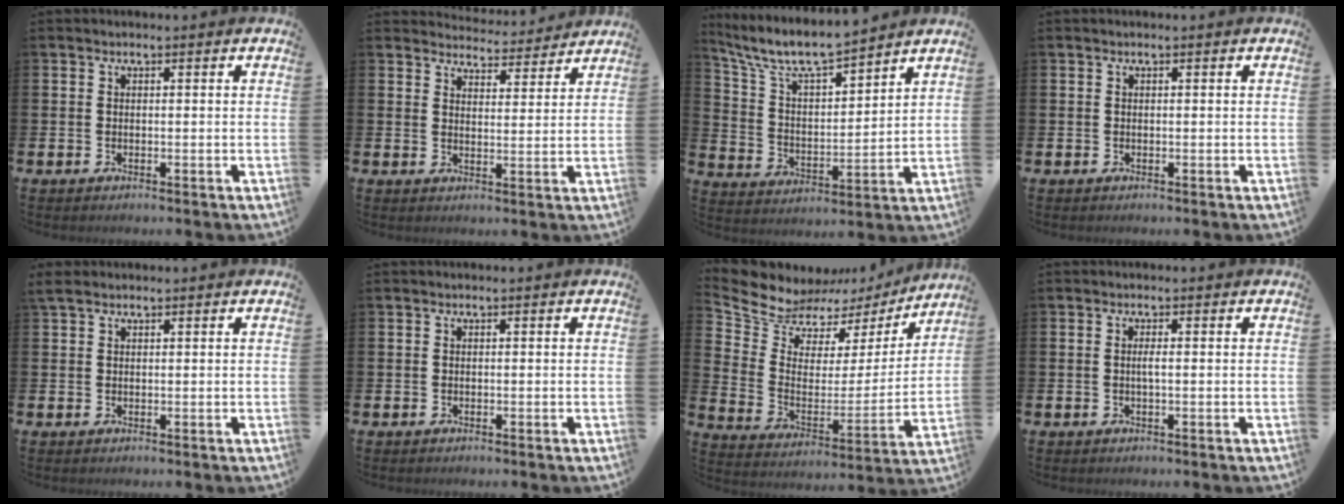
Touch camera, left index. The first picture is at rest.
{"total": 4.3, "force": [4.3, 0.6, -0.2], "torque": [0.006, -0.040, 0.071]}
{"total": 8.2, "force": [7.6, 1.3, 2.8], "torque": [-0.094, -0.049, 0.134]}
{"total": 0.0}
{"total": 1.7, "force": [1.4, 0.8, 0.6], "torque": [-0.008, 0.004, 0.024]}
{"total": 0.0}
{"total": 7.8, "force": [6.9, 3.6, 0.8], "torque": [-0.062, -0.054, 0.122]}
{"total": 0.9, "force": [-0.1, 0.1, 0.9], "torque": [-0.016, -0.002, -0.002]}